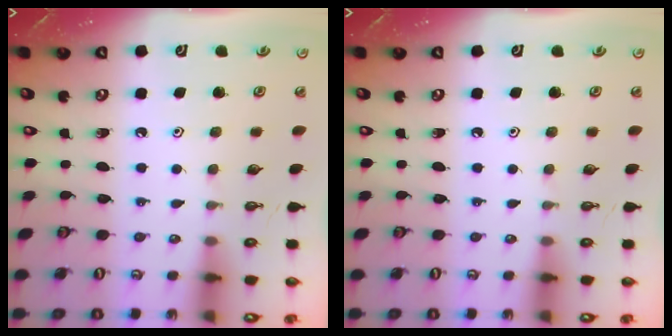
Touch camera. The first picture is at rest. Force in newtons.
{"total": 0.0}